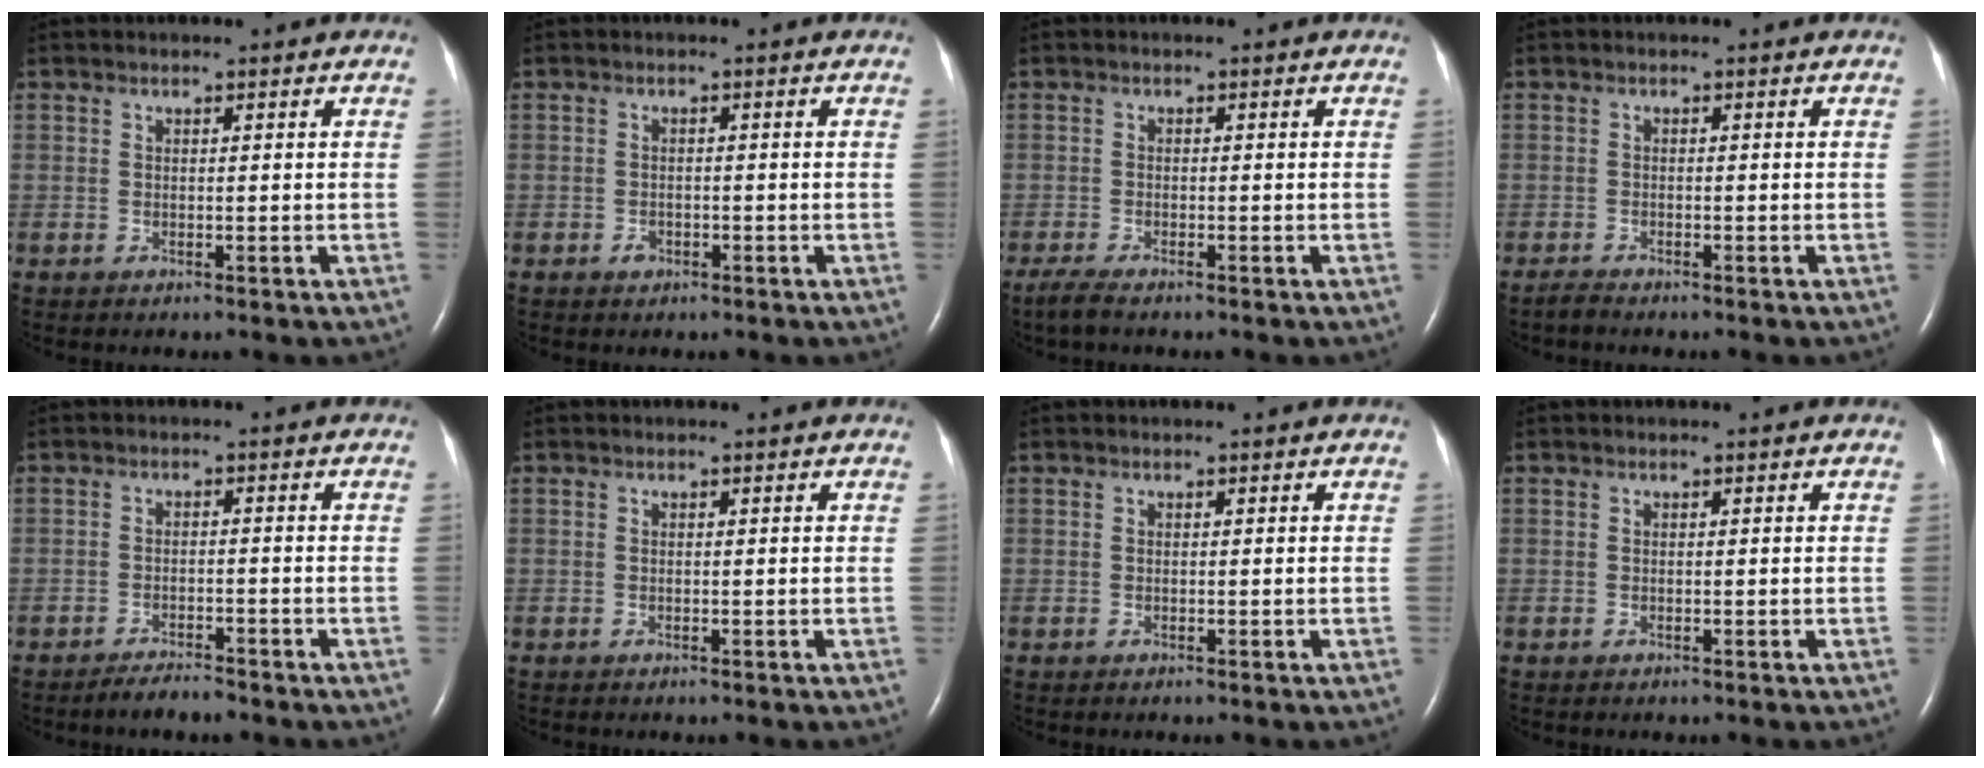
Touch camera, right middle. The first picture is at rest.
{"total": 1.2, "force": [-0.7, 0.9, 0.5], "torque": [-0.010, 0.002, -0.010]}
{"total": 2.5, "force": [-2.0, 0.2, 1.5], "torque": [-0.041, -0.009, -0.037]}
{"total": 1.0, "force": [-1.0, 0.0, 0.2], "torque": [-0.014, -0.003, -0.018]}
{"total": 2.8, "force": [-2.6, 0.3, 1.0], "torque": [-0.026, -0.006, -0.043]}
{"total": 0.0}
{"total": 0.0}
{"total": 0.0}